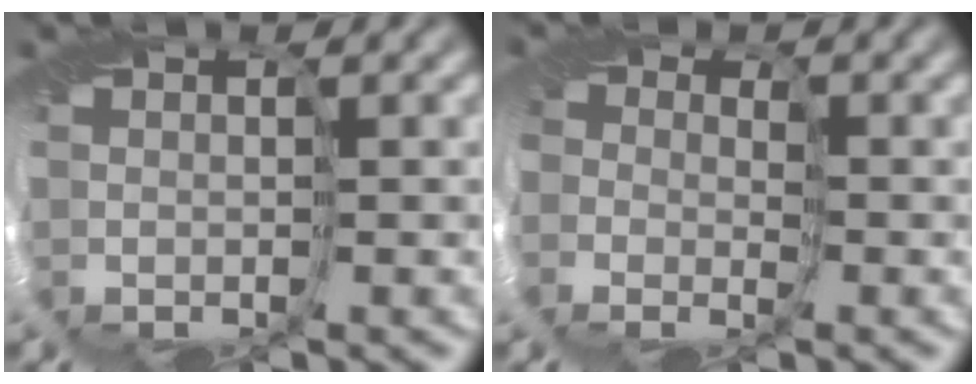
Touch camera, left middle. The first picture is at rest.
{"total": 2.6, "force": [-0.9, 2.4, 0.4], "torque": [0.010, -0.012, -0.031]}